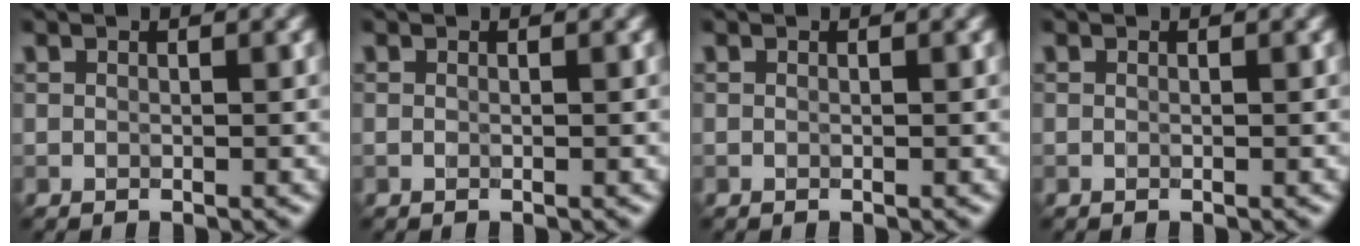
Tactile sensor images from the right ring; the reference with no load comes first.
{"total": 0.0}
{"total": 0.0}
{"total": 0.0}